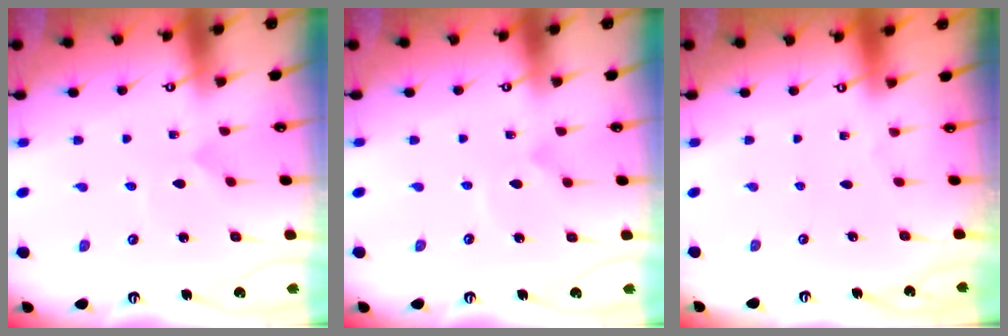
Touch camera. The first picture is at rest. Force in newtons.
{"total": 2.6, "press": 2.6, "slide": 0.1}
{"total": 0.0}